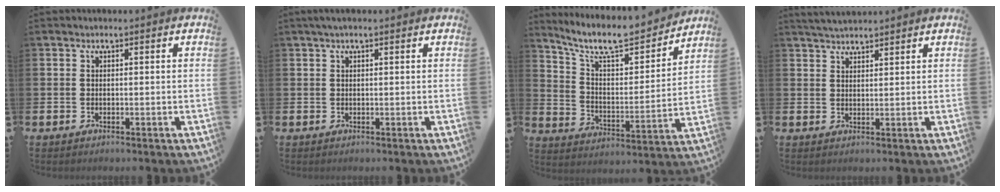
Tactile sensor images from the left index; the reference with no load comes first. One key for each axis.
{"total": 1.3, "fx": 0.9, "fy": 0.2, "fz": 1.0, "tx": -0.020, "ty": 0.003, "tz": 0.014}
{"total": 9.8, "fx": 8.6, "fy": 2.6, "fz": 3.9, "tx": -0.113, "ty": -0.060, "tz": 0.149}
{"total": 3.1, "fx": 3.0, "fy": 0.3, "fz": 0.4, "tx": -0.016, "ty": -0.010, "tz": 0.057}